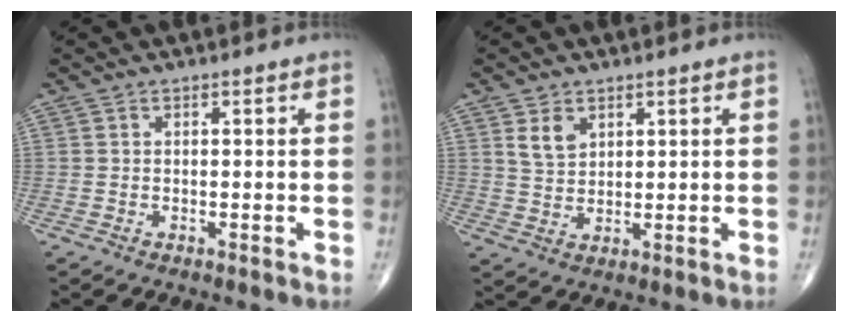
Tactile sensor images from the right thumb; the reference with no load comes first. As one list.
[{"total": 4.4, "force": [2.2, 2.9, 2.4], "torque": [-0.032, -0.015, 0.048]}]